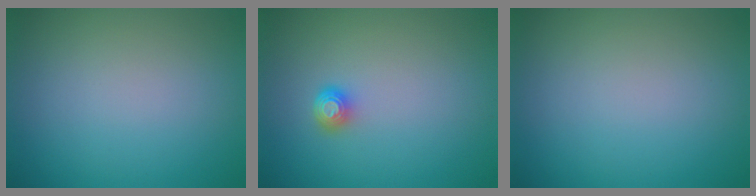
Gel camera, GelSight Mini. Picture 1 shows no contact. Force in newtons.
{"total": 1.5, "press": 1.2, "slide": 0.9}
{"total": 0.0}